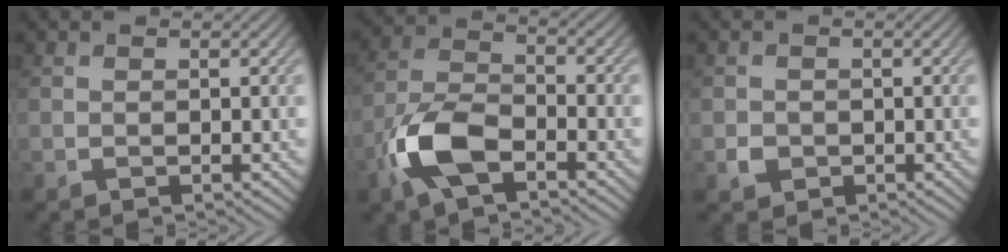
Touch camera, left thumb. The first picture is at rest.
{"total": 8.8, "force": [-4.6, 4.0, 6.3], "torque": [-0.144, 0.001, -0.107]}
{"total": 1.7, "force": [-0.5, 1.6, 0.4], "torque": [-0.004, -0.006, -0.013]}